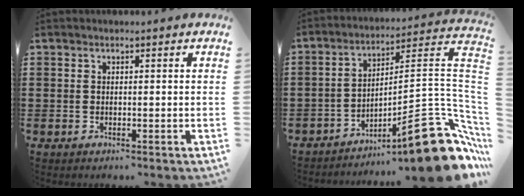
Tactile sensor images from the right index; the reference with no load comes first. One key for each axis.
{"total": 16.4, "fx": -9.6, "fy": 3.1, "fz": 13.0, "tx": -0.159, "ty": 0.017, "tz": -0.157}